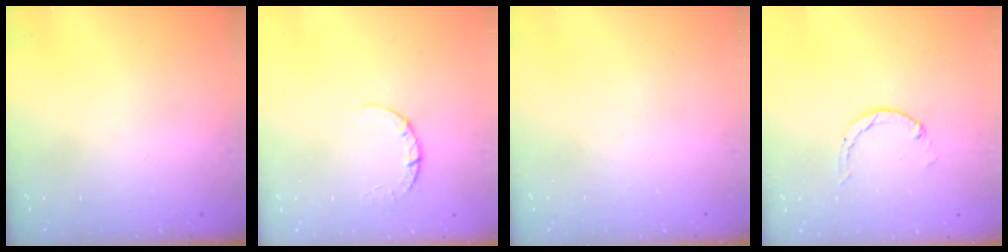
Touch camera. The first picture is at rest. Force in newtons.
{"total": 2.7, "press": 2.7, "slide": 0.4}
{"total": 0.0}
{"total": 0.0}